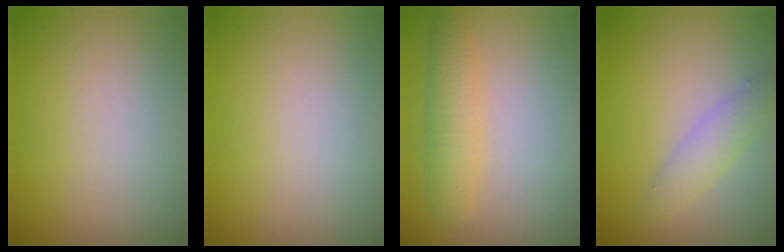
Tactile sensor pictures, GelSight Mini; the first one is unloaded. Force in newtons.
{"total": 0.0}
{"total": 3.1, "press": 3.1, "slide": 0.0}
{"total": 2.5, "press": 2.5, "slide": 0.1}